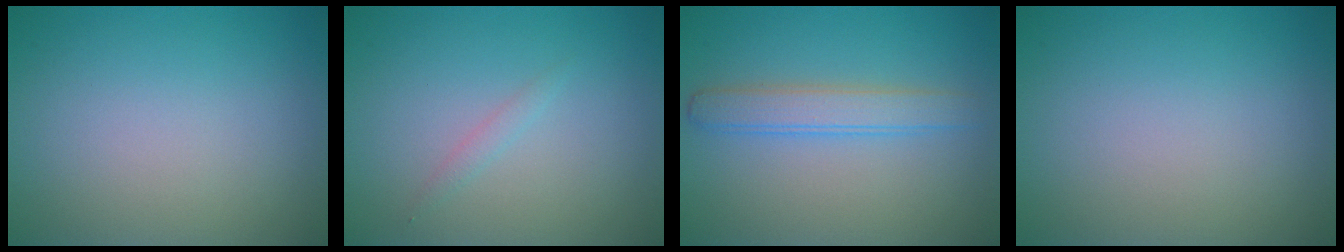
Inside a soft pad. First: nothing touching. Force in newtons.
{"total": 0.7, "press": 0.7, "slide": 0.0}
{"total": 2.9, "press": 2.9, "slide": 0.1}
{"total": 0.0}